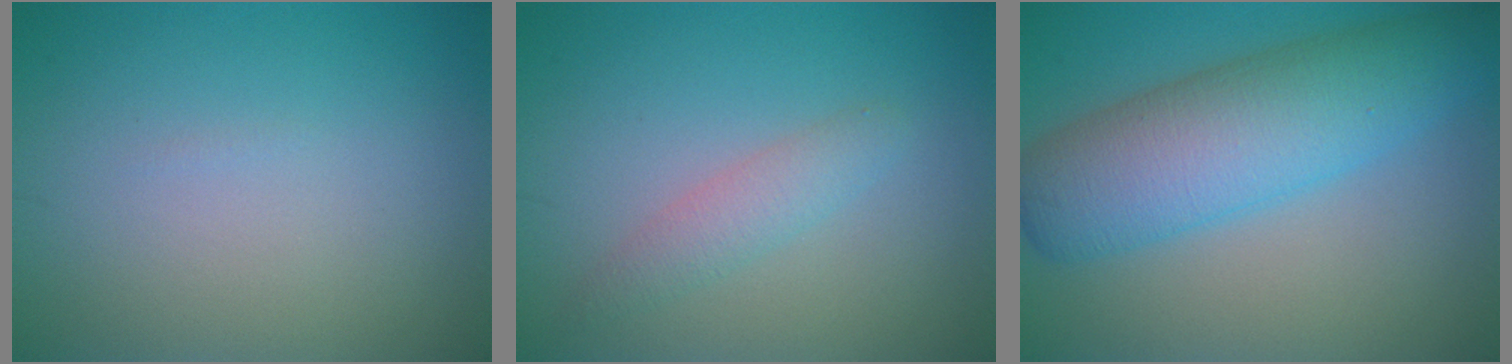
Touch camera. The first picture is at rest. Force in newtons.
{"total": 2.0, "press": 2.0, "slide": 0.1}
{"total": 8.6, "press": 8.6, "slide": 0.2}